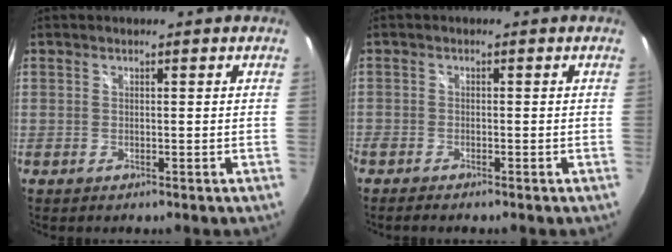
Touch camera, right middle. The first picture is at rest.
{"total": 2.0, "force": [-1.8, 0.4, 0.8], "torque": [-0.021, -0.010, -0.034]}